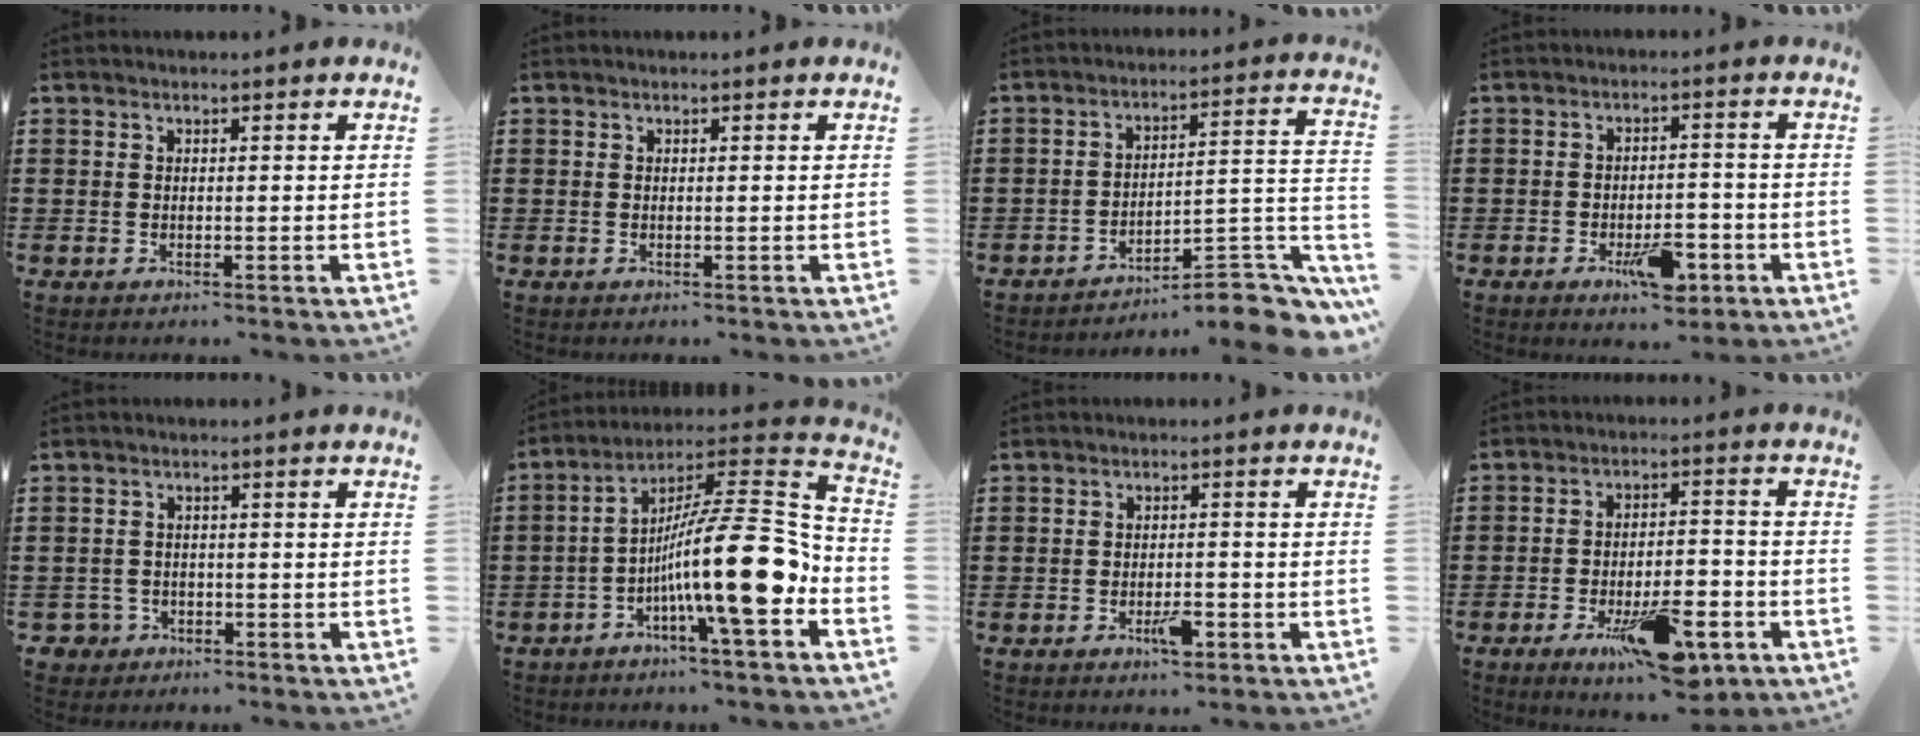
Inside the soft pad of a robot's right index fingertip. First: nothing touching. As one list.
[{"total": 0.0}, {"total": 7.6, "force": [-5.8, 2.0, 4.5], "torque": [-0.054, 0.001, -0.109]}, {"total": 6.6, "force": [-3.3, 2.8, 5.0], "torque": [-0.071, 0.004, -0.053]}, {"total": 2.2, "force": [-1.5, 1.5, 0.4], "torque": [-0.019, -0.001, -0.036]}, {"total": 18.5, "force": [-4.0, 3.6, 17.7], "torque": [-0.290, -0.010, -0.067]}, {"total": 3.6, "force": [-1.8, 1.1, 2.9], "torque": [-0.044, 0.004, -0.030]}, {"total": 11.8, "force": [-5.9, 4.0, 9.5], "torque": [-0.150, 0.010, -0.097]}]